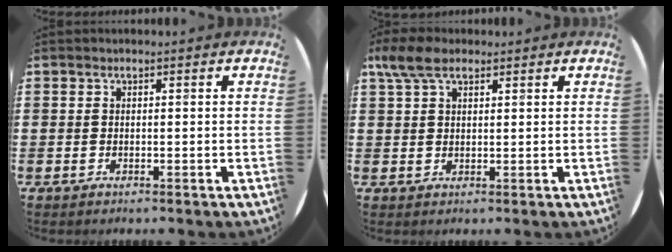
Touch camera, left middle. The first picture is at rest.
{"total": 4.5, "force": [3.0, 2.1, 2.6], "torque": [-0.050, 0.004, 0.055]}